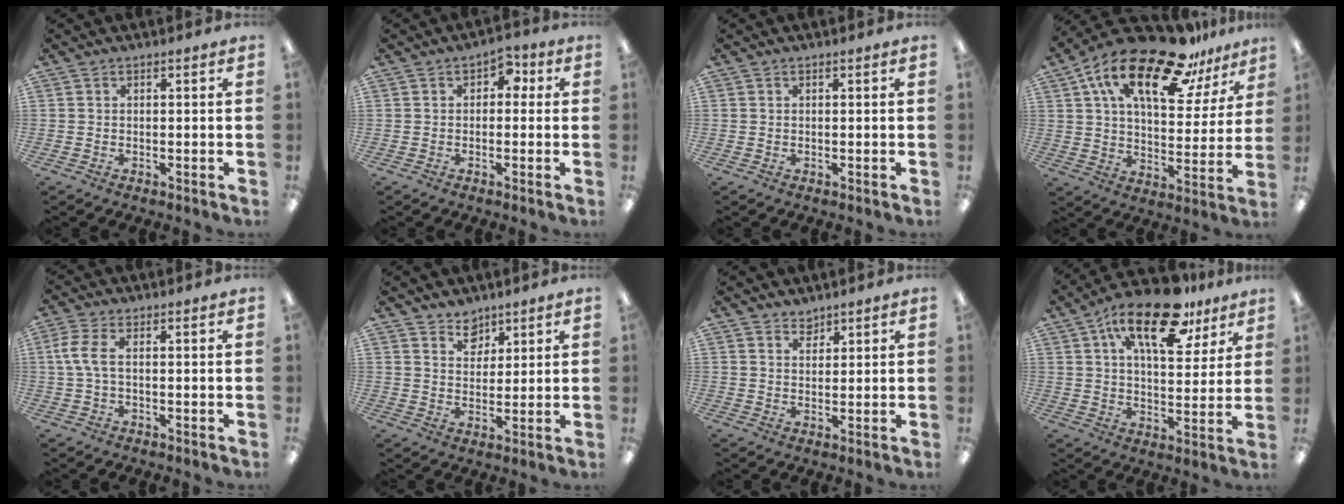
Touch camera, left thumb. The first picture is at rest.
{"total": 3.4, "force": [0.3, 2.5, 2.2], "torque": [-0.029, 0.007, -0.001]}
{"total": 0.0}
{"total": 22.9, "force": [14.2, 9.2, 15.4], "torque": [-0.254, -0.077, 0.240]}
{"total": 5.6, "force": [0.2, 2.3, 5.2], "torque": [-0.116, 0.002, 0.000]}
{"total": 5.4, "force": [4.2, 3.3, 0.4], "torque": [-0.002, -0.023, 0.075]}
{"total": 2.6, "force": [2.4, 1.2, 0.0], "torque": [0.005, -0.013, 0.045]}
{"total": 19.0, "force": [11.3, 8.1, 13.0], "torque": [-0.201, -0.045, 0.185]}